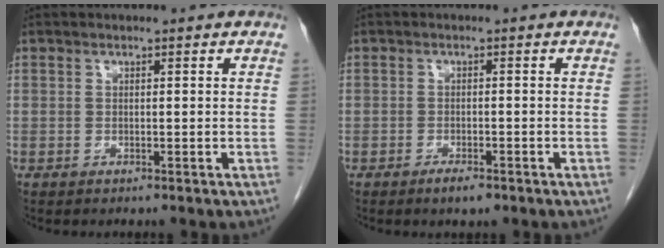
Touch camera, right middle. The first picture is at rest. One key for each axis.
{"total": 2.0, "fx": -1.4, "fy": 0.7, "fz": 1.3, "tx": -0.023, "ty": -0.001, "tz": -0.021}